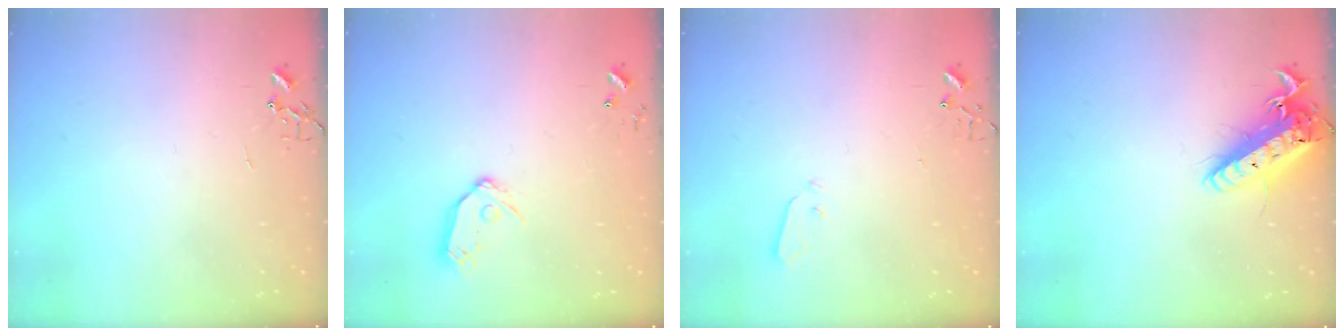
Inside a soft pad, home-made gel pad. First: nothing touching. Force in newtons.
{"total": 9.2, "press": 9.1, "slide": 0.8}
{"total": 3.5, "press": 3.5, "slide": 0.3}
{"total": 18.2, "press": 18.0, "slide": 3.0}